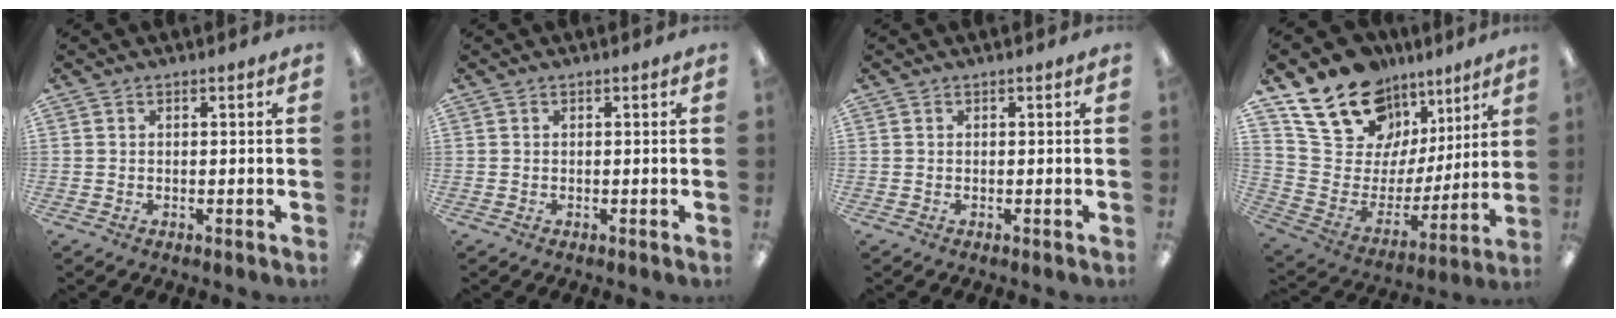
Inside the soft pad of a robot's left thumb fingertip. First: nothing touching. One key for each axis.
{"total": 0.0}
{"total": 0.0}
{"total": 19.8, "fx": 14.1, "fy": 11.4, "fz": 7.9, "tx": -0.149, "ty": -0.095, "tz": 0.264}